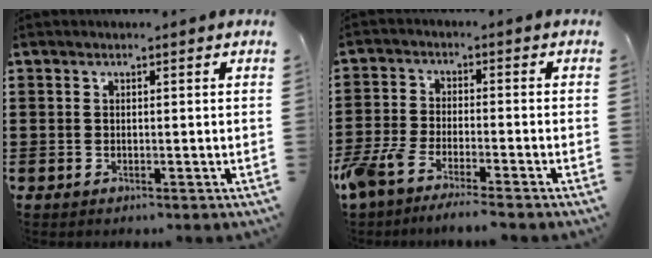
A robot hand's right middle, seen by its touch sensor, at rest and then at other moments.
{"total": 5.0, "force": [-4.5, 0.5, 2.2], "torque": [-0.073, -0.015, -0.094]}